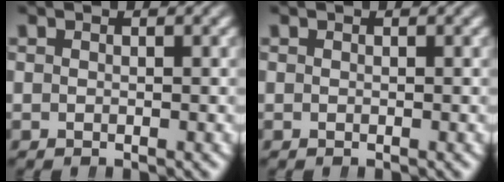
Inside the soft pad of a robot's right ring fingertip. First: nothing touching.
{"total": 0.0}